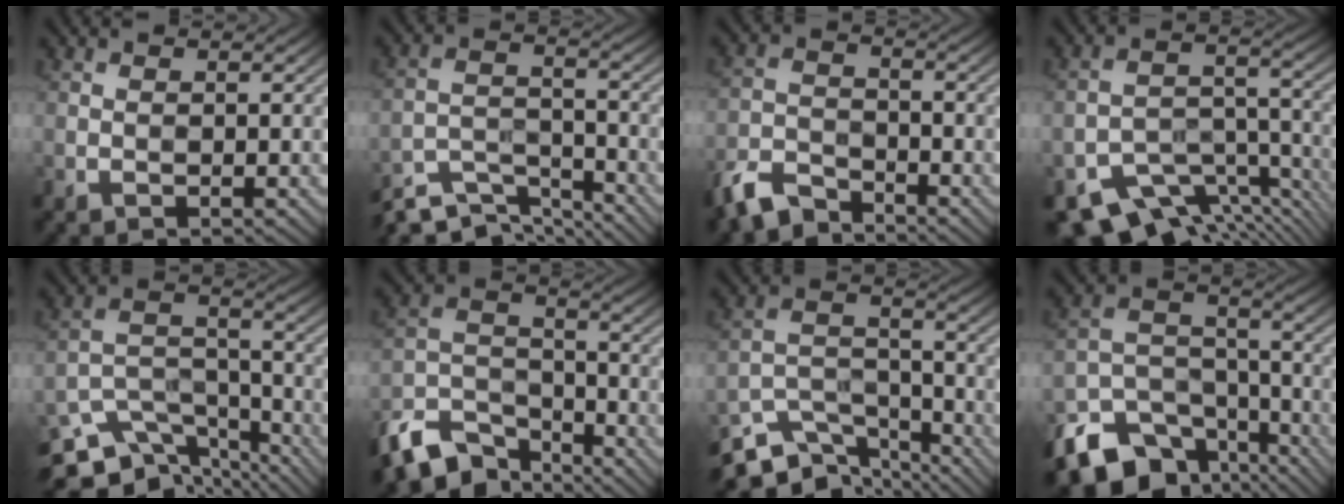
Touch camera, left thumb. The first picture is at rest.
{"total": 8.3, "force": [-7.4, 2.0, 3.3], "torque": [-0.074, -0.008, -0.136]}
{"total": 6.4, "force": [-5.4, 2.4, 2.5], "torque": [-0.052, -0.009, -0.123]}
{"total": 10.2, "force": [-7.7, 4.4, 4.9], "torque": [-0.080, -0.021, -0.126]}
{"total": 11.5, "force": [-9.4, 5.1, 4.2], "torque": [-0.094, -0.011, -0.151]}
{"total": 10.3, "force": [-7.8, 4.9, 4.7], "torque": [-0.097, -0.014, -0.162]}
{"total": 9.9, "force": [-8.1, 4.1, 3.8], "torque": [-0.085, -0.014, -0.148]}
{"total": 13.0, "force": [-9.3, 7.3, 5.4], "torque": [-0.123, -0.023, -0.160]}